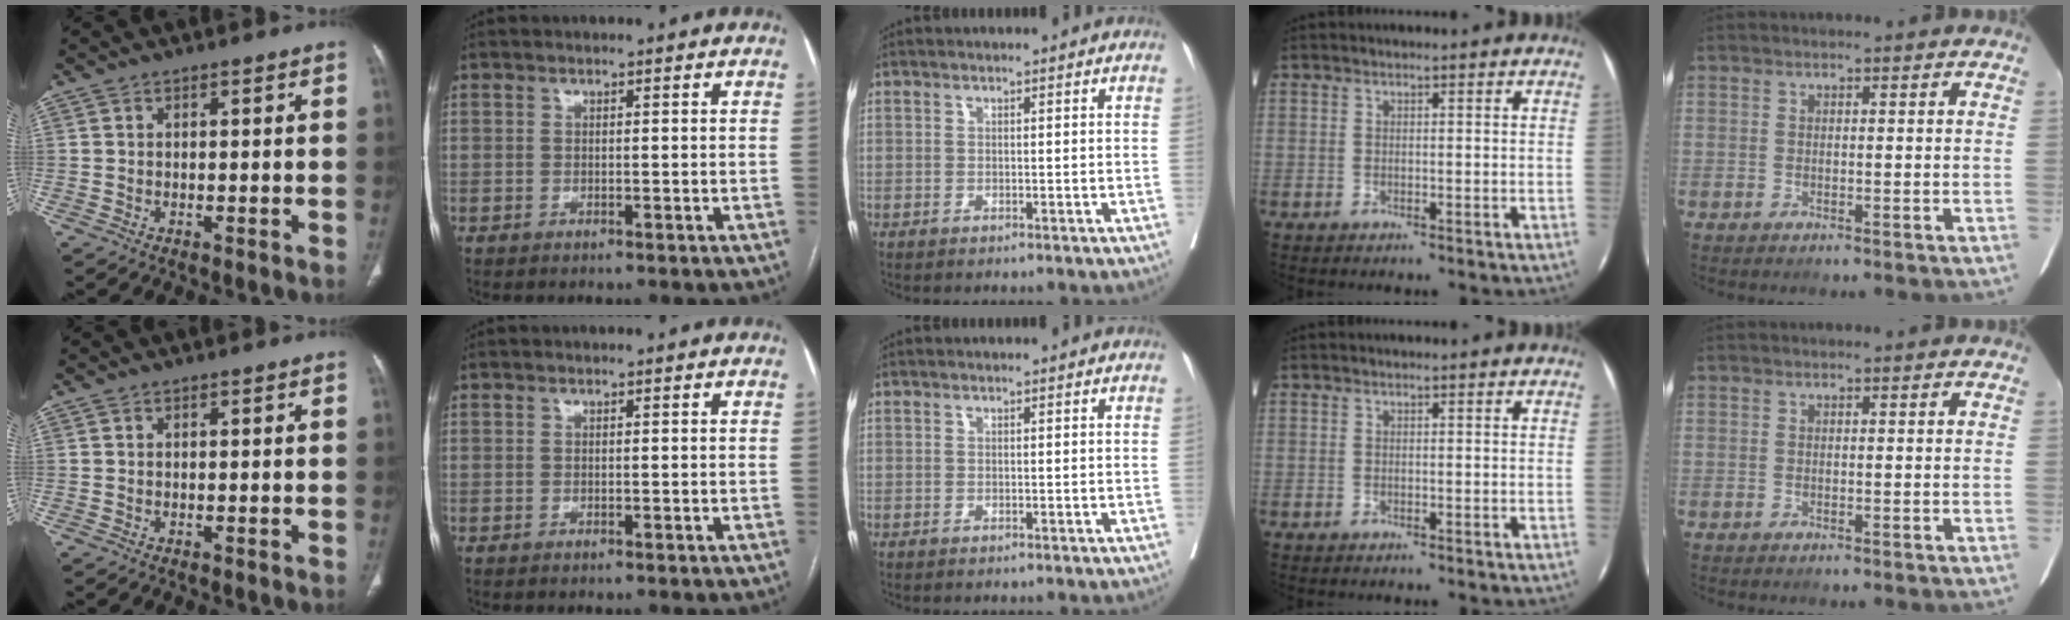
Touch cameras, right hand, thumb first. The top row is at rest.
{}